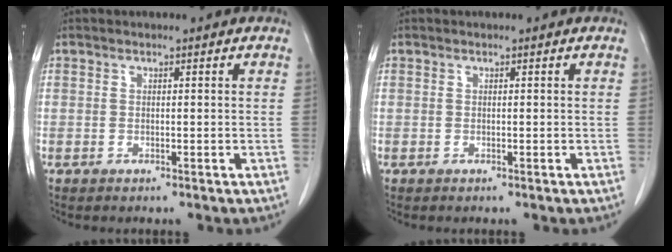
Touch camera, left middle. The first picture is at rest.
{"total": 0.0}